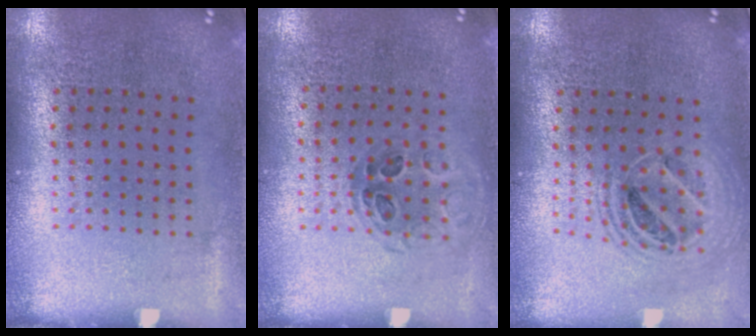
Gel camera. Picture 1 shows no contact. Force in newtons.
{"total": 1.0, "press": 0.8, "slide": 0.5}
{"total": 1.8, "press": 1.5, "slide": 1.1}